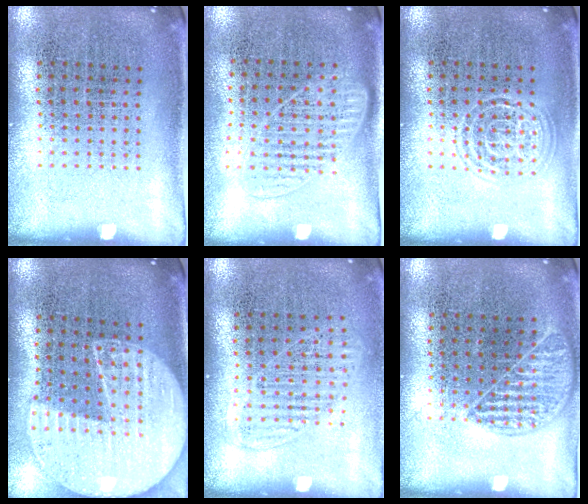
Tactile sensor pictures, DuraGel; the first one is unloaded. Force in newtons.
{"total": 1.2, "press": 1.1, "slide": 0.6}
{"total": 1.4, "press": 1.3, "slide": 0.2}
{"total": 2.2, "press": 1.9, "slide": 1.1}
{"total": 1.4, "press": 1.2, "slide": 0.7}
{"total": 1.1, "press": 1.0, "slide": 0.4}